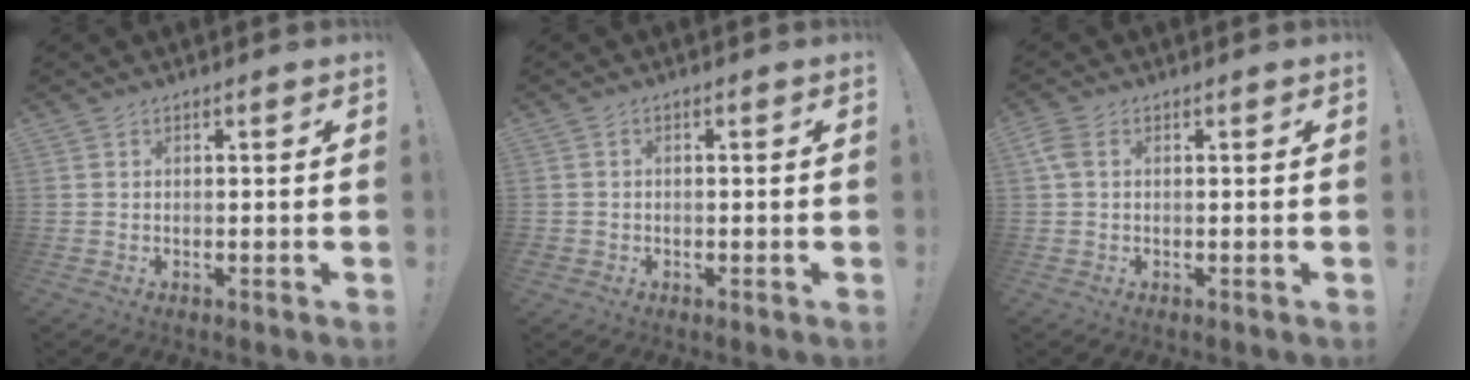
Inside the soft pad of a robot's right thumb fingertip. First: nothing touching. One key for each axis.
{"total": 1.3, "fx": -0.5, "fy": 1.2, "fz": 0.3, "tx": -0.011, "ty": 0.004, "tz": -0.009}
{"total": 3.1, "fx": 0.7, "fy": 2.0, "fz": 2.3, "tx": -0.056, "ty": 0.005, "tz": 0.013}